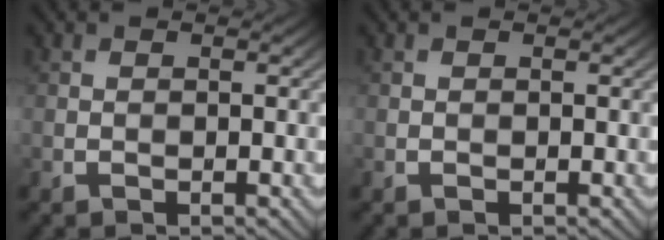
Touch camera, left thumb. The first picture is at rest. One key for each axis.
{"total": 0.0}